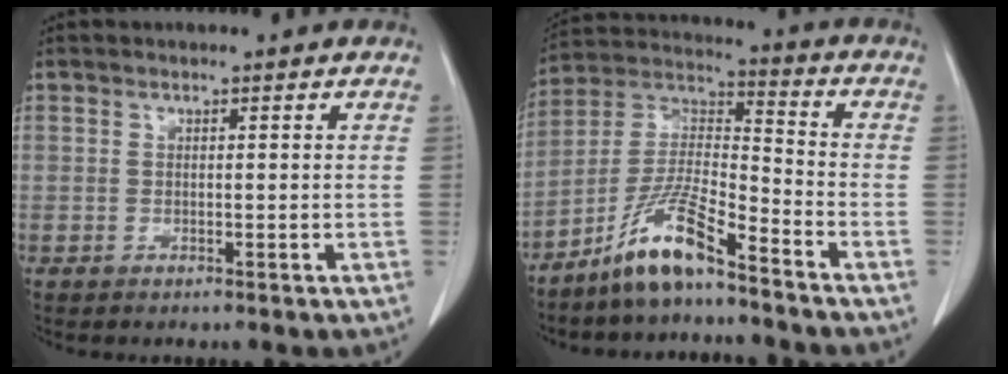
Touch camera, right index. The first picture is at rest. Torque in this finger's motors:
{"motor_torque": [0.93, -0.81, 0.45, 0.14]}